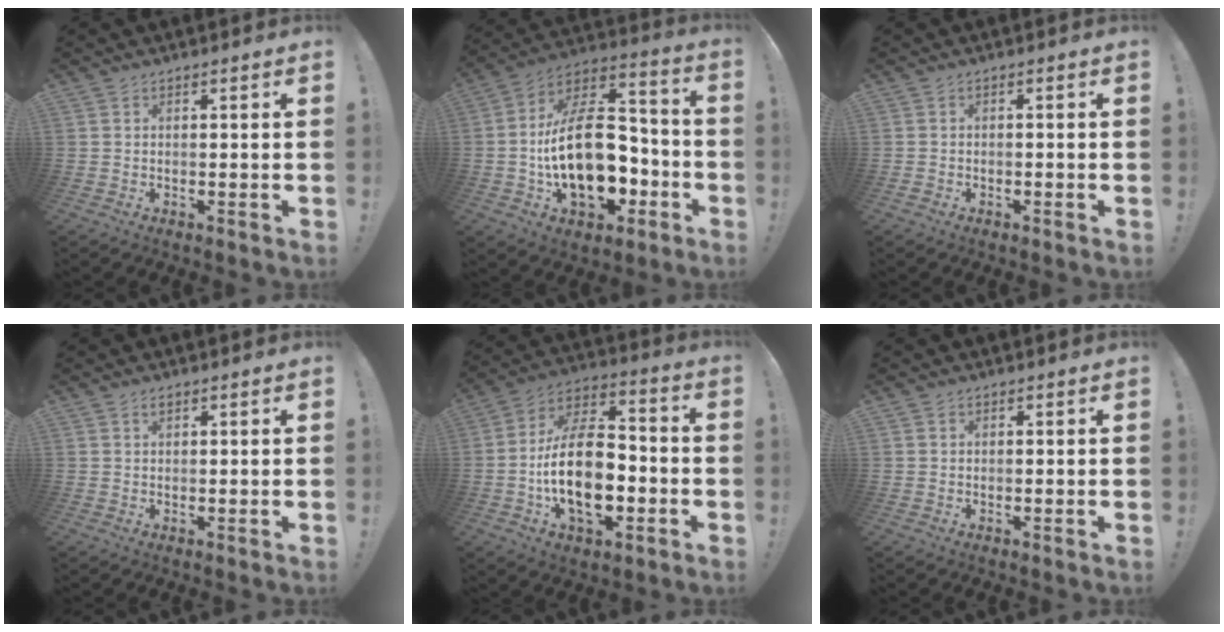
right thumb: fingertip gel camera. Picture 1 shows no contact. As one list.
[{"total": 23.8, "force": [-4.6, 14.2, 18.5], "torque": [-0.330, 0.035, -0.067]}, {"total": 1.2, "force": [-1.1, 0.5, 0.3], "torque": [-0.008, 0.006, -0.018]}, {"total": 1.1, "force": [0.8, 0.5, 0.6], "torque": [-0.006, -0.002, 0.014]}, {"total": 20.4, "force": [-4.1, 11.9, 16.1], "torque": [-0.305, 0.013, -0.066]}, {"total": 0.0}]